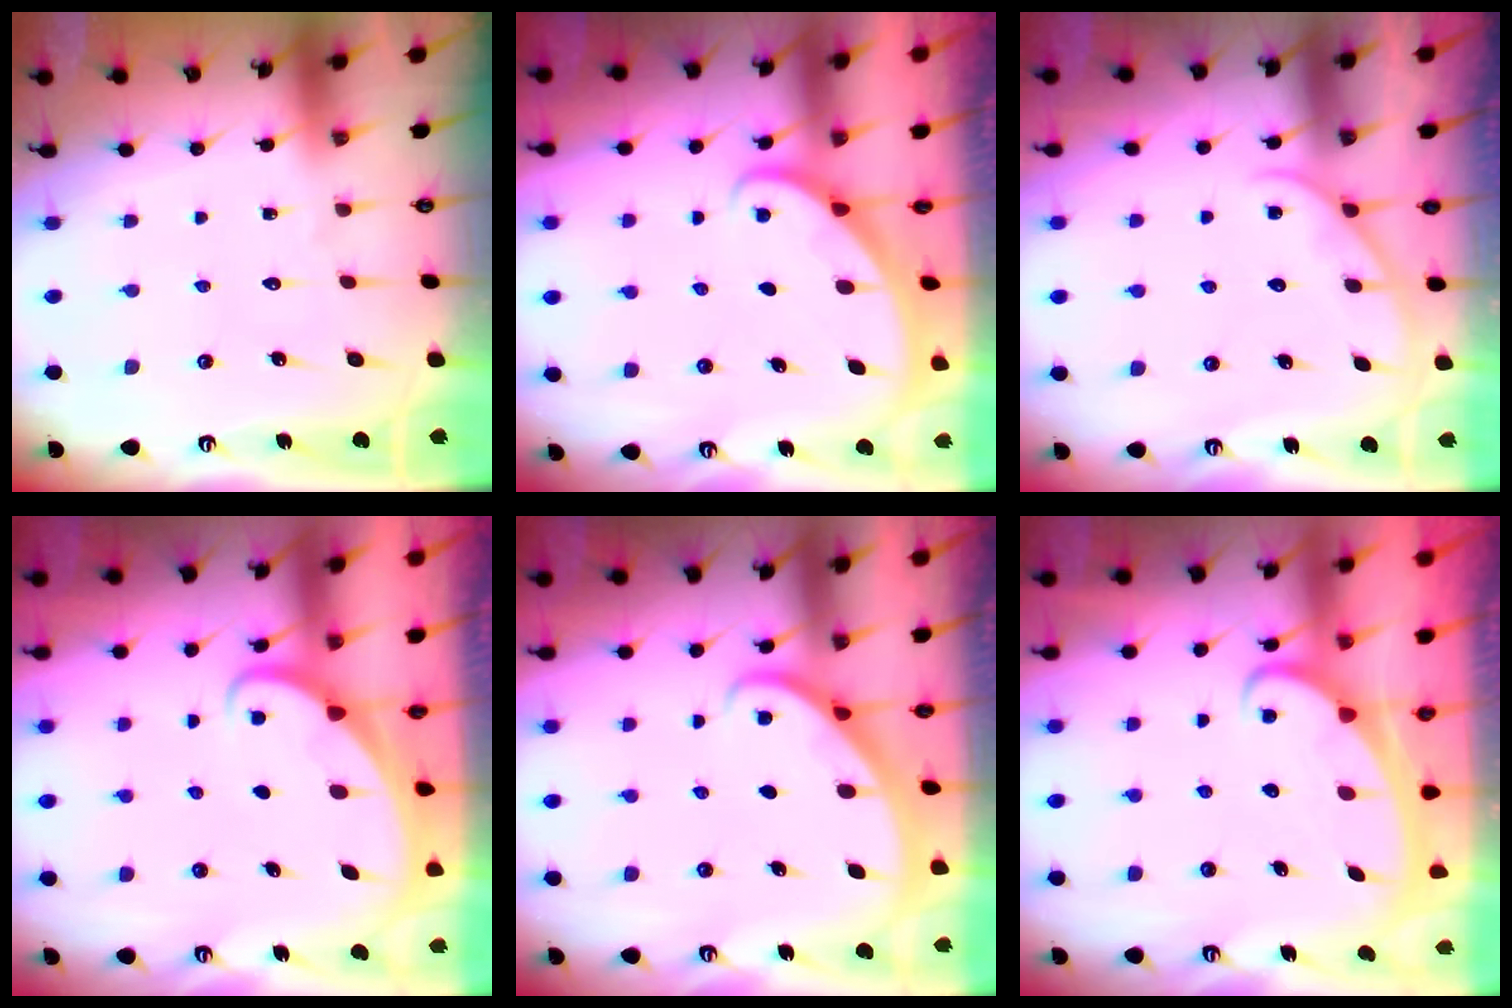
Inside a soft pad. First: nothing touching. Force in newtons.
{"total": 1.8, "press": 1.8, "slide": 0.1}
{"total": 2.7, "press": 2.7, "slide": 0.3}
{"total": 1.9, "press": 1.9, "slide": 0.1}
{"total": 2.2, "press": 2.2, "slide": 0.1}
{"total": 2.3, "press": 2.3, "slide": 0.3}